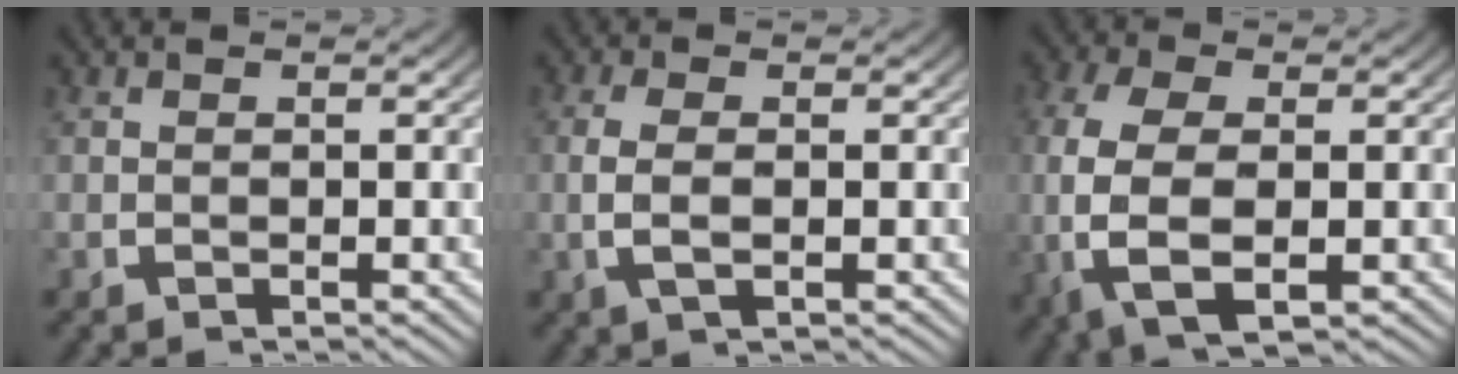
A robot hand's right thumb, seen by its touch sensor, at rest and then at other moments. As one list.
[{"total": 3.0, "force": [-0.1, 1.4, 2.6], "torque": [-0.068, -0.008, 0.005]}, {"total": 9.1, "force": [-1.1, 5.7, 7.0], "torque": [-0.200, -0.038, 0.004]}]